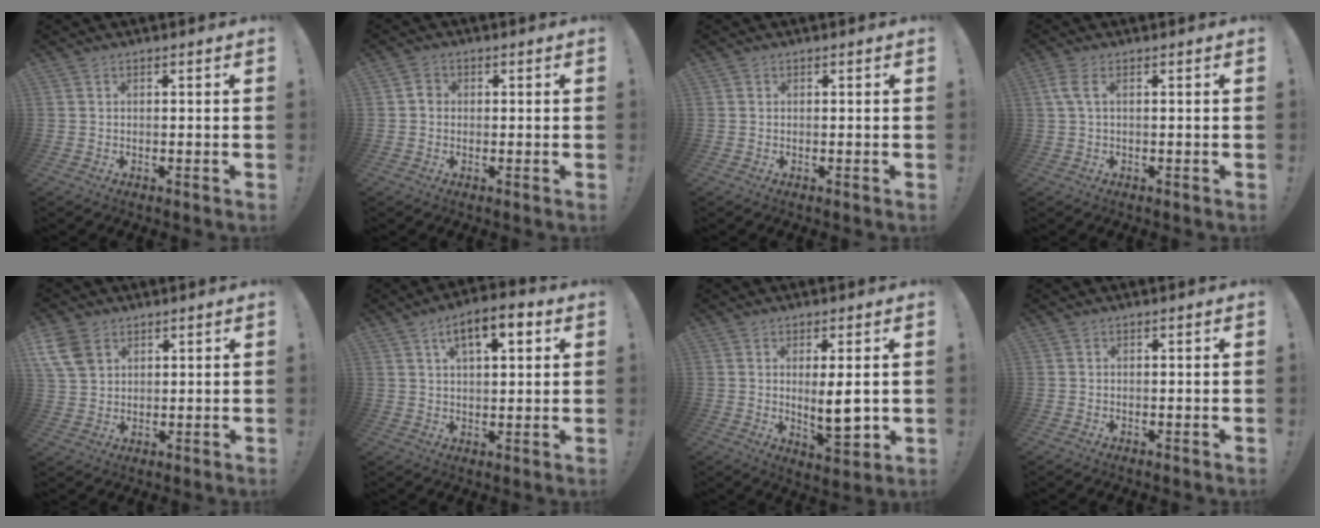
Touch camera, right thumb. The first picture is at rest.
{"total": 2.5, "force": [-0.4, 2.2, 1.1], "torque": [-0.014, 0.007, -0.008]}
{"total": 0.5, "force": [0.0, 0.4, -0.3], "torque": [-0.002, 0.005, 0.001]}
{"total": 3.3, "force": [0.8, 1.1, 3.0], "torque": [-0.059, 0.003, 0.017]}
{"total": 8.5, "force": [4.5, 5.8, 4.3], "torque": [-0.091, -0.014, 0.090]}
{"total": 9.1, "force": [3.9, 3.8, 7.3], "torque": [-0.107, -0.006, 0.064]}
{"total": 8.8, "force": [0.7, 2.2, 8.5], "torque": [-0.123, -0.019, 0.013]}
{"total": 0.0}